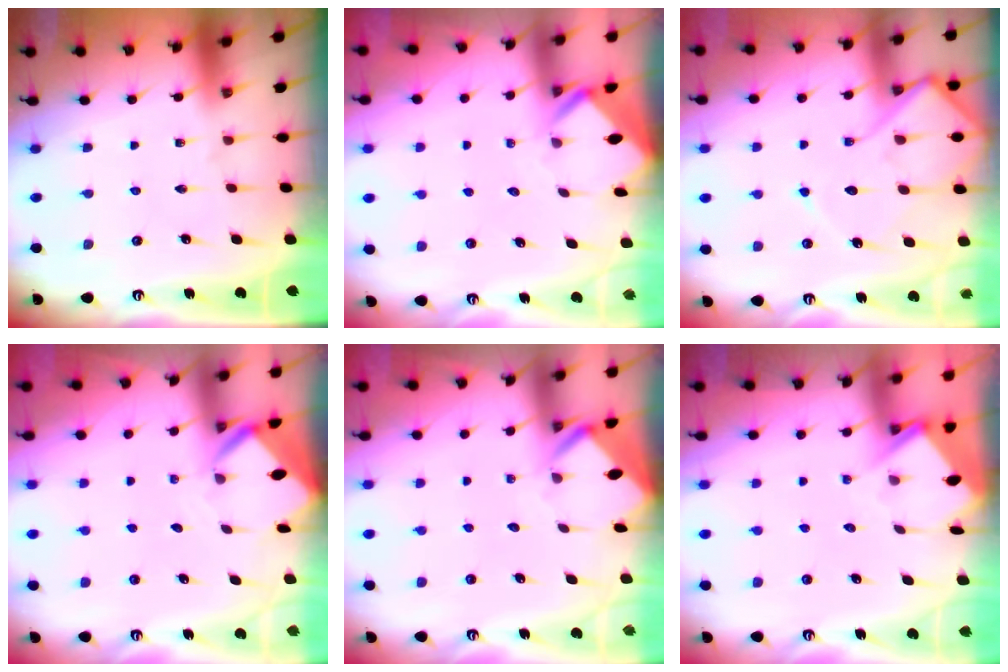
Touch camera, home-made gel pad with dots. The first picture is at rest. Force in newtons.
{"total": 2.6, "press": 2.6, "slide": 0.1}
{"total": 11.8, "press": 11.8, "slide": 1.1}
{"total": 3.4, "press": 3.4, "slide": 0.1}
{"total": 4.0, "press": 4.0, "slide": 0.3}
{"total": 3.9, "press": 3.9, "slide": 0.4}